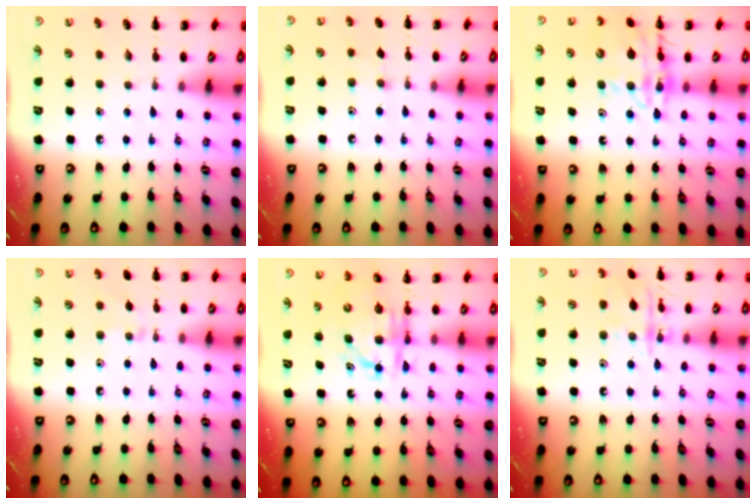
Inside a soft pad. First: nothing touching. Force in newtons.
{"total": 5.2, "press": 4.9, "slide": 1.8}
{"total": 15.1, "press": 14.8, "slide": 2.6}
{"total": 2.9, "press": 2.7, "slide": 1.1}
{"total": 6.3, "press": 6.2, "slide": 0.9}
{"total": 11.3, "press": 11.3, "slide": 0.9}